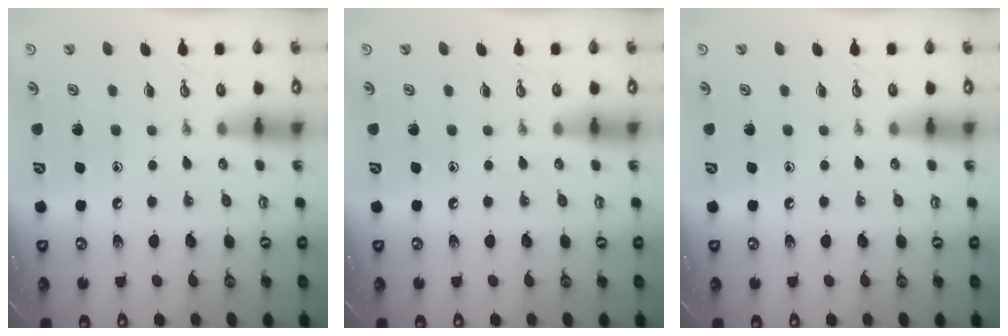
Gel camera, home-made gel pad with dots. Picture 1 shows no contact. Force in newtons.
{"total": 0.0}
{"total": 0.0}